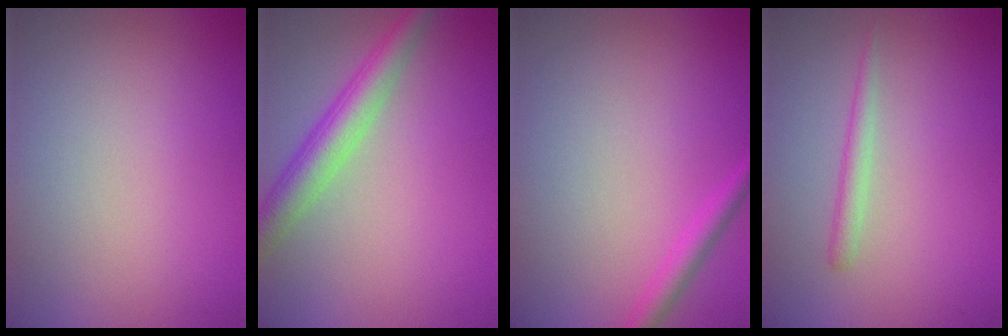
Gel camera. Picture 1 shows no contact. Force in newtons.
{"total": 4.3, "press": 4.3, "slide": 0.2}
{"total": 1.6, "press": 1.6, "slide": 0.1}
{"total": 1.3, "press": 1.3, "slide": 0.0}